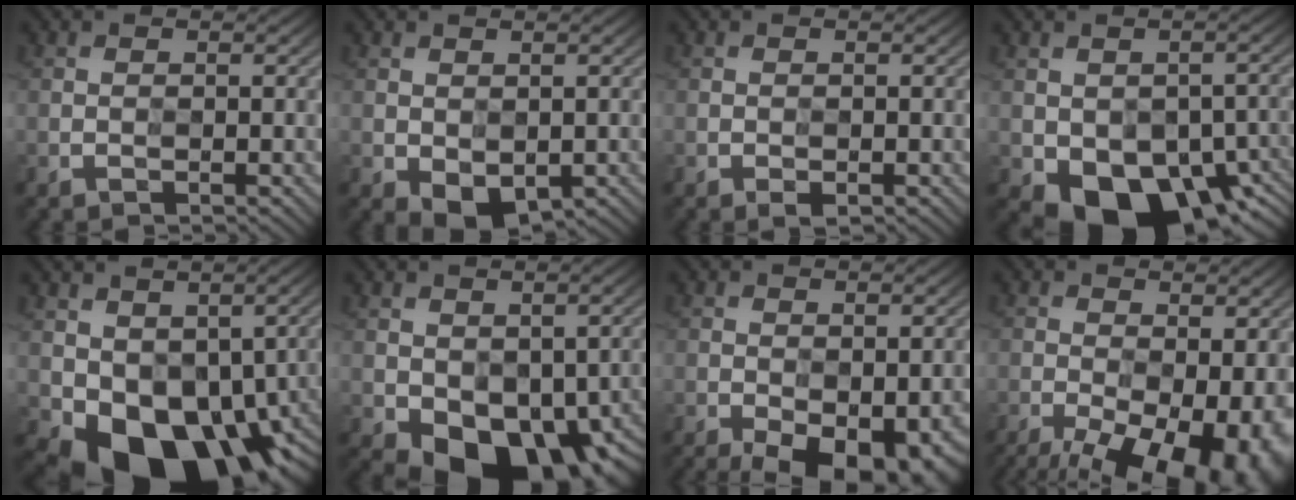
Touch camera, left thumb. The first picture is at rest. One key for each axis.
{"total": 3.1, "fx": -1.0, "fy": 2.1, "fz": 2.0, "tx": -0.042, "ty": -0.006, "tz": -0.014}
{"total": 0.9, "fx": -0.5, "fy": 0.3, "fz": 0.7, "tx": -0.012, "ty": -0.001, "tz": -0.008}
{"total": 10.2, "fx": -4.8, "fy": 6.3, "fz": 6.5, "tx": -0.098, "ty": -0.028, "tz": -0.064}
{"total": 12.8, "fx": -2.6, "fy": 9.0, "fz": 8.8, "tx": -0.144, "ty": -0.035, "tz": -0.023}
{"total": 8.2, "fx": -2.8, "fy": 5.2, "fz": 5.6, "tx": -0.095, "ty": -0.014, "tz": -0.041}
{"total": 9.5, "fx": -5.5, "fy": 4.0, "fz": 6.6, "tx": -0.102, "ty": -0.021, "tz": -0.083}
{"total": 16.8, "fx": -8.8, "fy": 8.0, "fz": 11.9, "tx": -0.176, "ty": -0.031, "tz": -0.103}